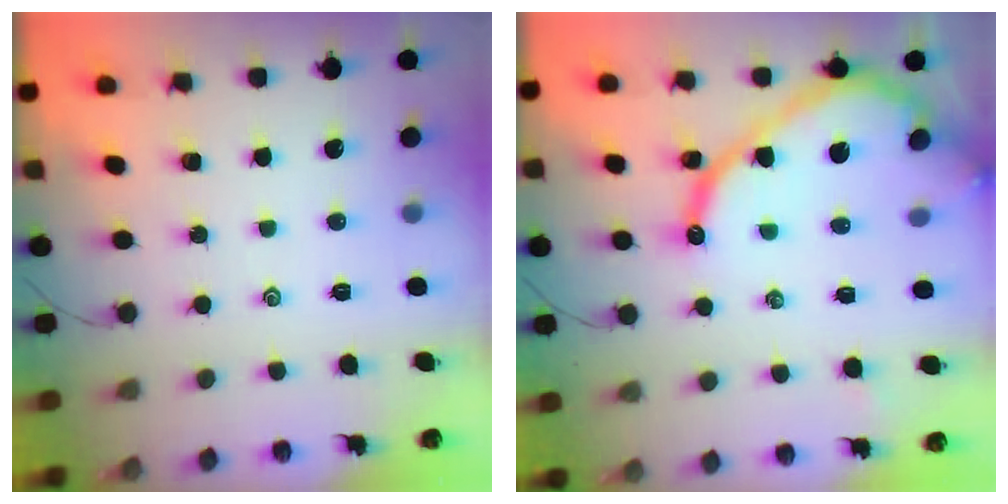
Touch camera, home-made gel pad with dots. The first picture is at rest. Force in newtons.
{"total": 15.1, "press": 15.0, "slide": 1.8}